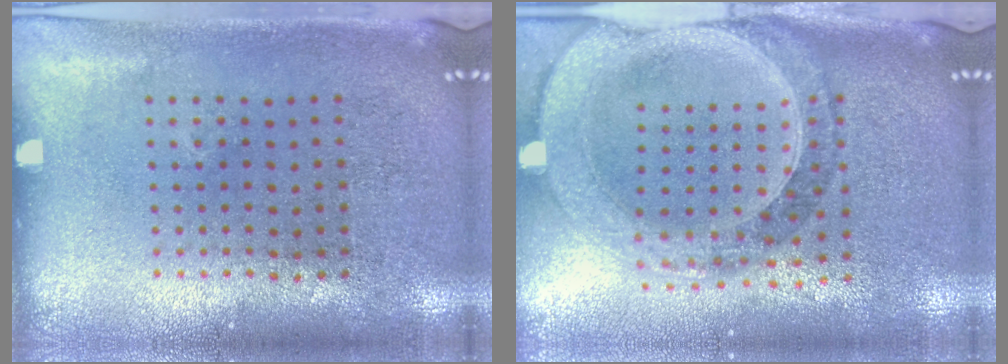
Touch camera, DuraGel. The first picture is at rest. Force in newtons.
{"total": 1.5, "press": 1.4, "slide": 0.5}